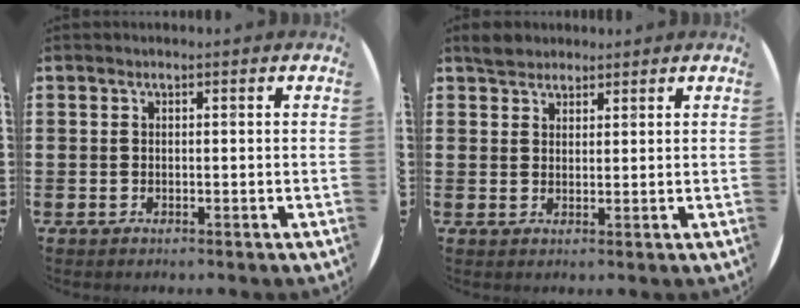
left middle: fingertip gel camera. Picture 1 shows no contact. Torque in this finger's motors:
{"motor_torque": [0.03, -0.02, 0.04, 0.02]}